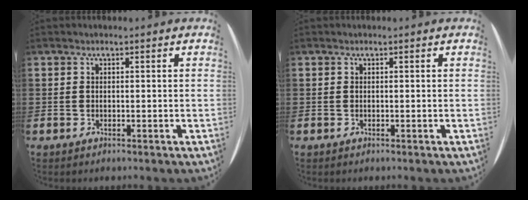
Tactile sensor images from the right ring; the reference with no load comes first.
{"total": 0.0}